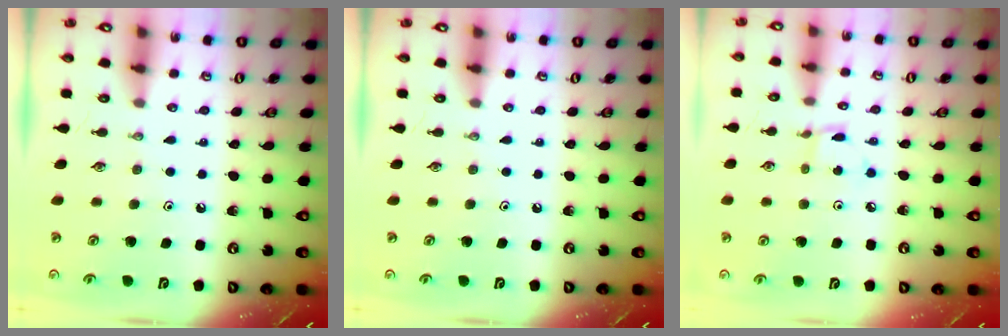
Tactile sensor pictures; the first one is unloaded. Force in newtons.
{"total": 0.0}
{"total": 1.8, "press": 1.8, "slide": 0.3}